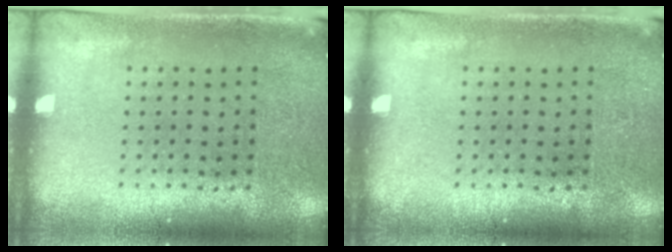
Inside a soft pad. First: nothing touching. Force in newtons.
{"total": 0.0}